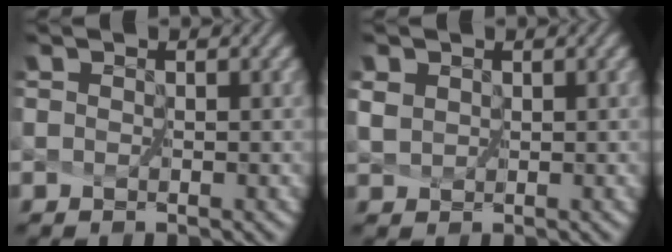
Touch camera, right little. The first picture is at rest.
{"total": 1.2, "force": [0.9, 0.7, 0.2], "torque": [-0.027, 0.004, 0.027]}